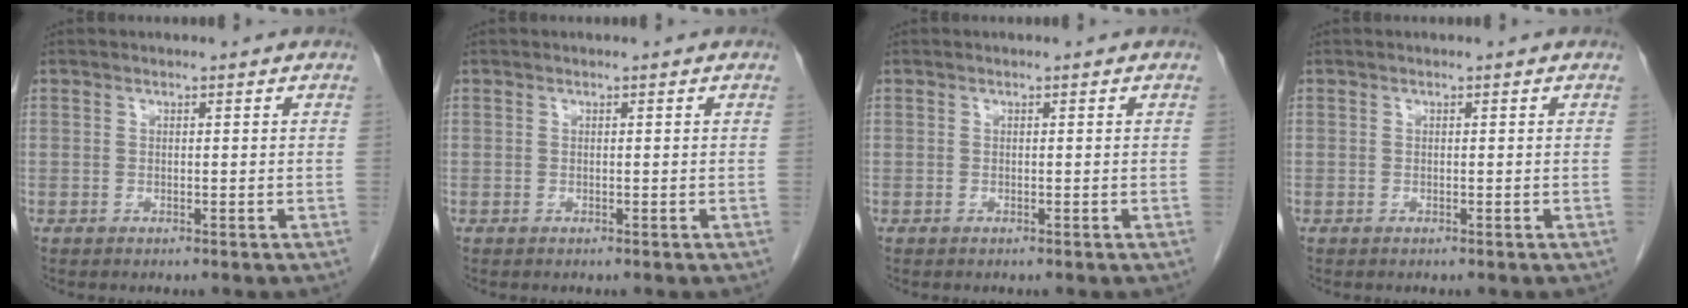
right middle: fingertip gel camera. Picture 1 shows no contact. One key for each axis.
{"total": 0.0}
{"total": 0.0}
{"total": 0.0}